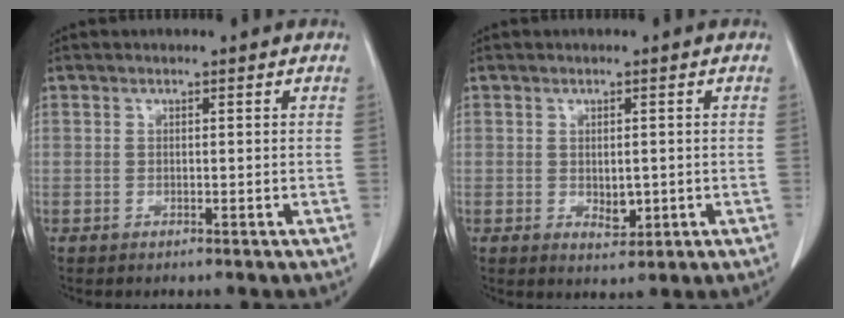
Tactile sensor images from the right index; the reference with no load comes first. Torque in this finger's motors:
{"motor_torque": [-0.01, 0.08, 0.03, 0.03]}